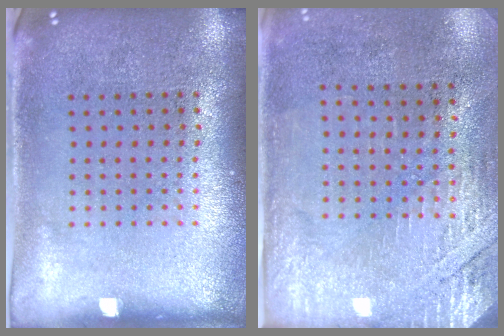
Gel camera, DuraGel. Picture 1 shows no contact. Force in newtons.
{"total": 2.8, "press": 2.4, "slide": 1.4}